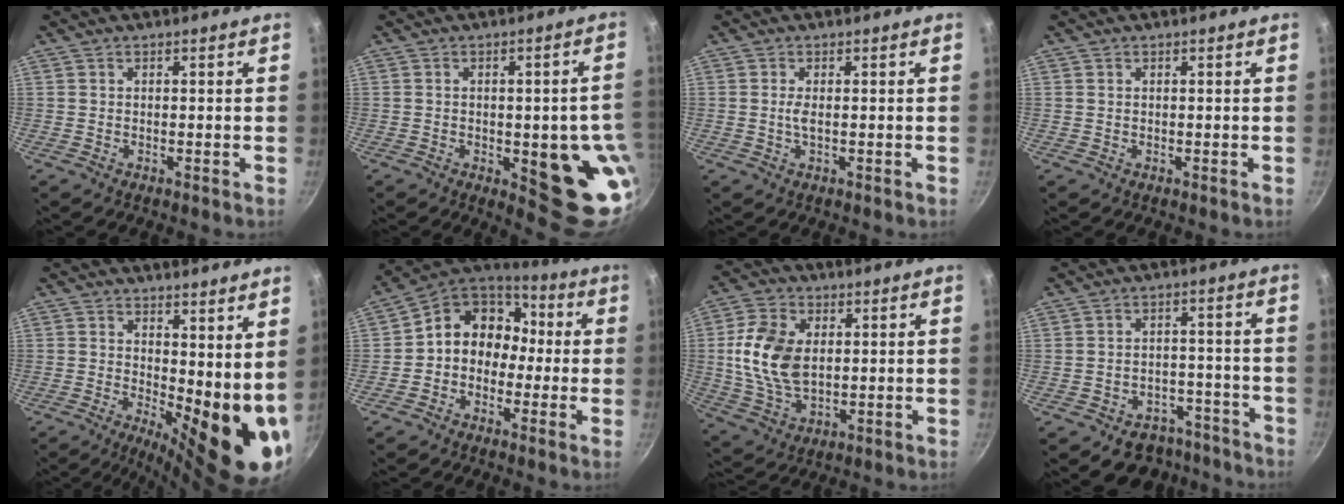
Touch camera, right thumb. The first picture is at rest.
{"total": 15.4, "force": [-2.4, 5.7, 14.1], "torque": [-0.120, -0.001, -0.025]}
{"total": 1.5, "force": [0.0, 0.4, 1.4], "torque": [-0.033, -0.001, -0.001]}
{"total": 0.0}
{"total": 13.6, "force": [2.6, 5.2, 12.2], "torque": [-0.137, -0.035, 0.046]}
{"total": 12.4, "force": [-0.6, 10.6, 6.5], "torque": [-0.059, 0.050, -0.032]}
{"total": 13.0, "force": [1.5, 8.5, 9.8], "torque": [-0.175, -0.006, 0.030]}
{"total": 12.2, "force": [-9.3, 7.3, 3.2], "torque": [0.007, 0.073, -0.108]}